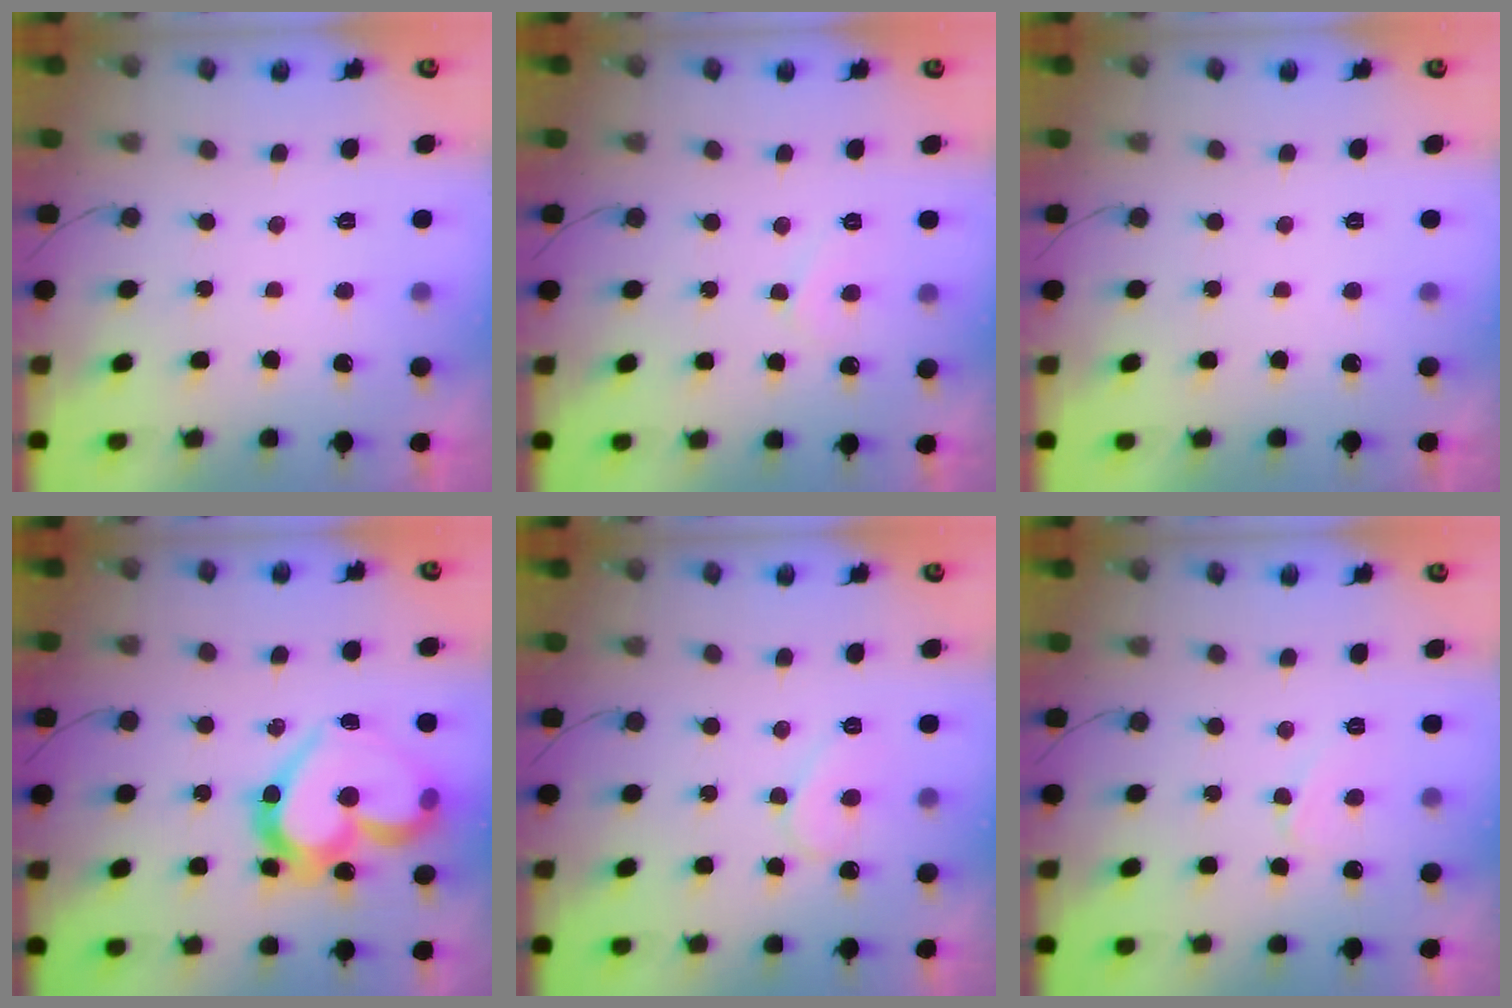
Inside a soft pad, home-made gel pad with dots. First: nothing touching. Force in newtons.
{"total": 5.5, "press": 5.5, "slide": 0.5}
{"total": 1.8, "press": 1.8, "slide": 0.1}
{"total": 21.5, "press": 21.5, "slide": 1.8}
{"total": 7.5, "press": 7.4, "slide": 0.7}
{"total": 4.7, "press": 4.6, "slide": 0.5}